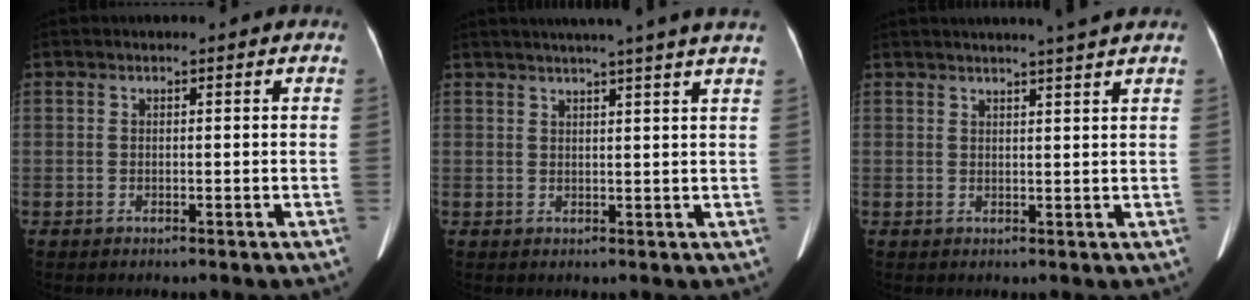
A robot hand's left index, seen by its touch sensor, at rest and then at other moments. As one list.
[{"total": 11.6, "force": [9.6, -1.3, 6.3], "torque": [-0.097, 0.005, 0.108]}, {"total": 6.4, "force": [5.6, -1.1, 3.0], "torque": [-0.038, 0.011, 0.062]}]